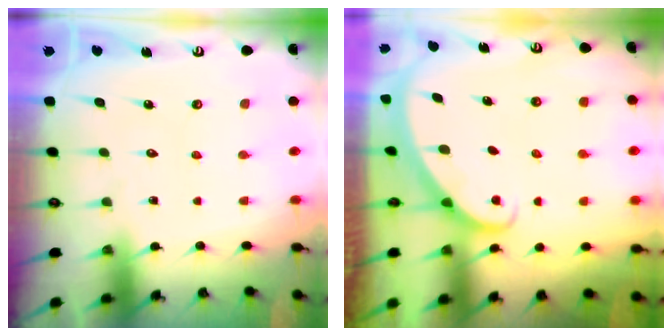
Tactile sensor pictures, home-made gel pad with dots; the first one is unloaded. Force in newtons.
{"total": 1.9, "press": 1.9, "slide": 0.1}